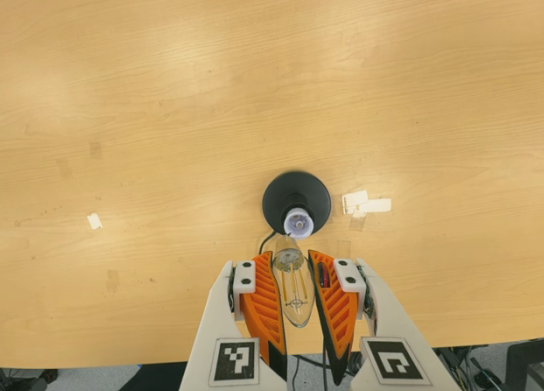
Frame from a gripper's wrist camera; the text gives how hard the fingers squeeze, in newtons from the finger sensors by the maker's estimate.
{"total": 21.7, "left": 23.0, "right": 20.4}